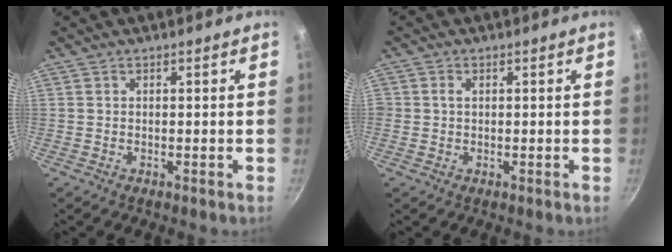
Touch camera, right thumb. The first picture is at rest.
{"total": 1.2, "force": [0.2, 1.0, 0.6], "torque": [-0.008, 0.004, 0.003]}